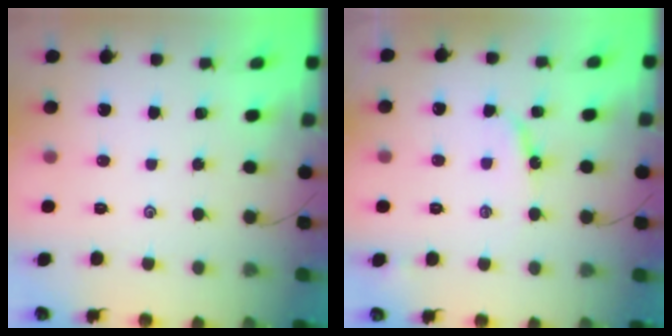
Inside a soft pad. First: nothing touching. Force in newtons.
{"total": 5.3, "press": 5.3, "slide": 0.5}